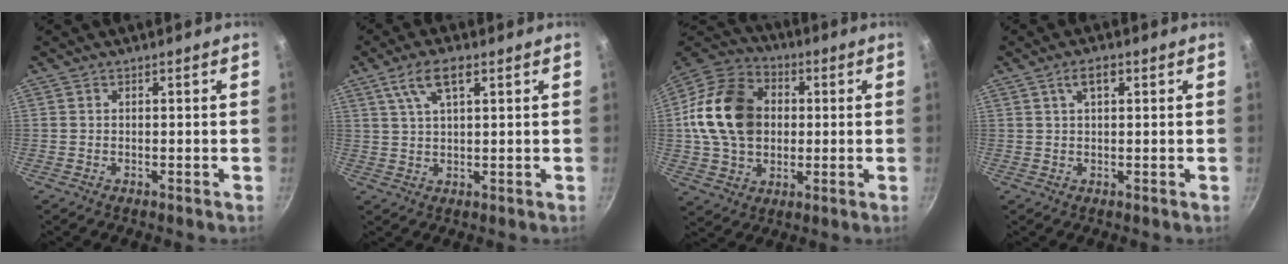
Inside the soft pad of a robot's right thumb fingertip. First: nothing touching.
{"total": 6.6, "force": [3.1, 2.4, 5.3], "torque": [-0.101, 0.003, 0.061]}
{"total": 19.2, "force": [1.6, 14.6, 12.3], "torque": [-0.199, 0.021, 0.021]}
{"total": 3.2, "force": [1.3, 1.4, 2.6], "torque": [-0.043, 0.006, 0.023]}